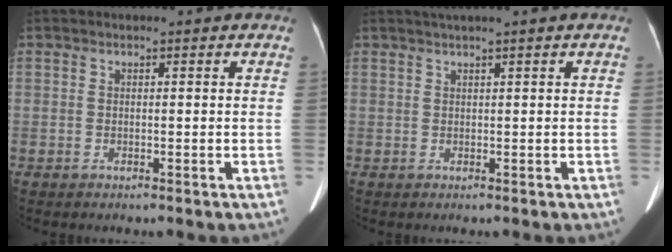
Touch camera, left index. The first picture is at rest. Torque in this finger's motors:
{"motor_torque": [-0.28, 0.08, -0.14, 0.01]}